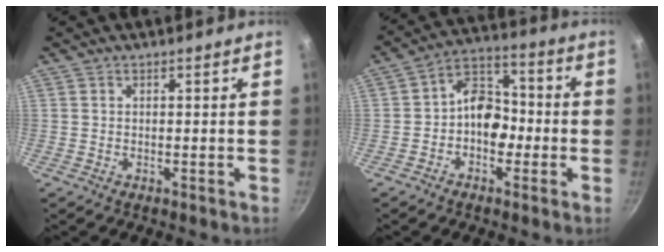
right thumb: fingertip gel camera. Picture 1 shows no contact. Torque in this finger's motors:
{"motor_torque": [1.03, 0.94, 0.63, -0.56, 0.07]}